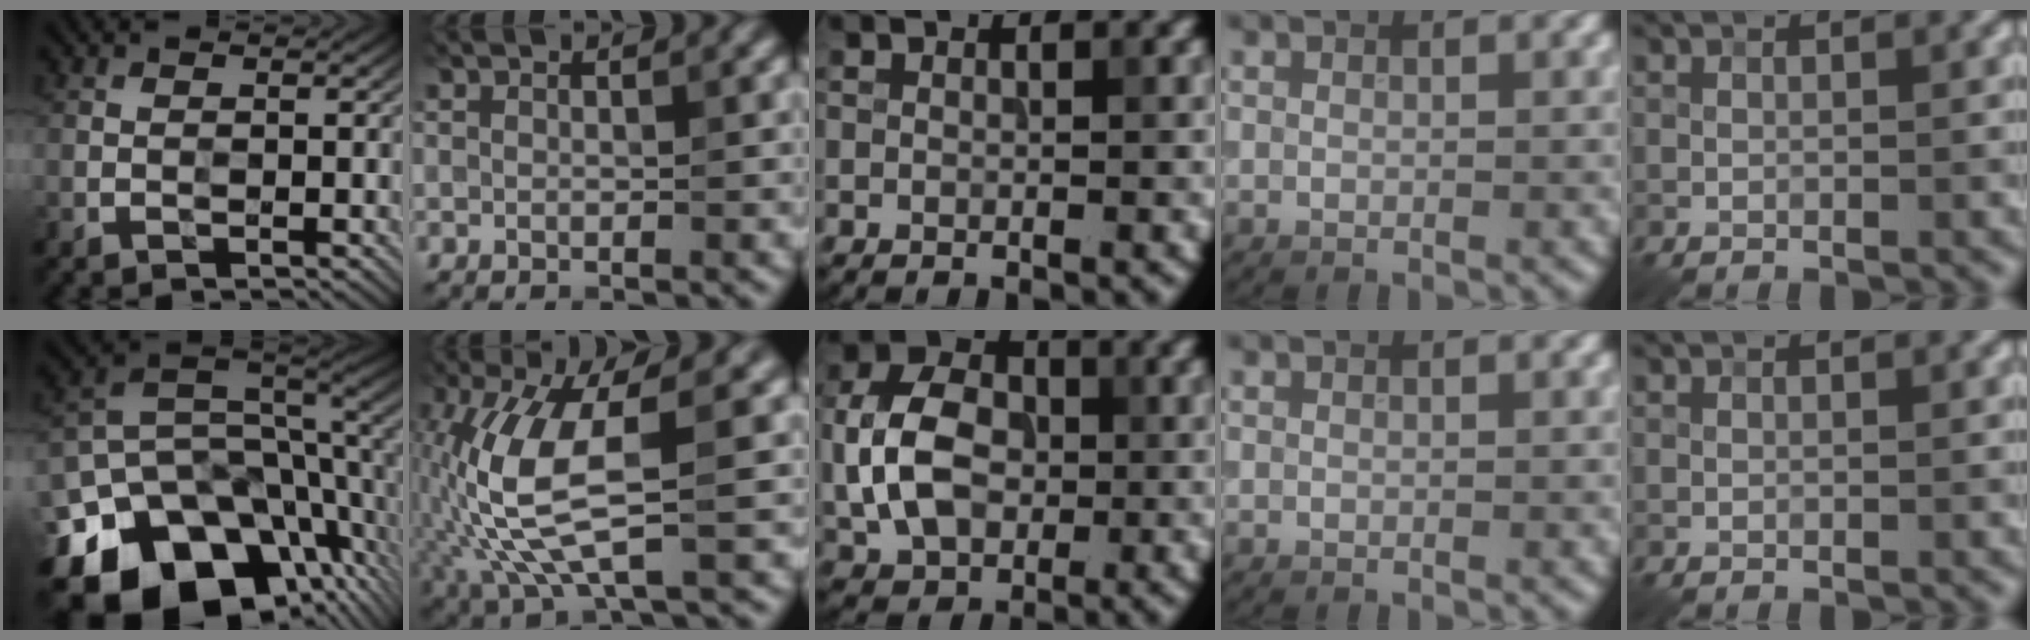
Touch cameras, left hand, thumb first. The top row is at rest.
{"thumb": {"total": 16.7, "force": [-8.0, 11.6, 8.9], "torque": [-0.210, -0.039, -0.116]}, "index": {"total": 8.9, "force": [-1.0, 2.6, 8.4], "torque": [-0.198, -0.003, -0.005]}, "middle": {"total": 7.3, "force": [-0.6, 5.4, 4.9], "torque": [-0.104, 0.012, -0.020]}}